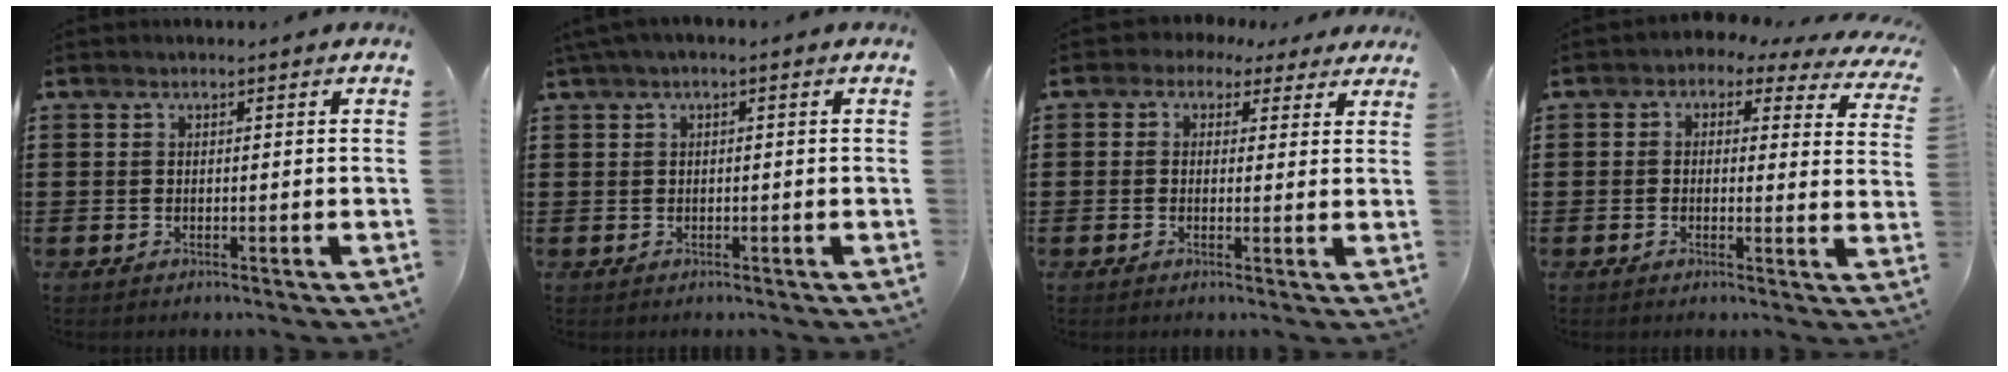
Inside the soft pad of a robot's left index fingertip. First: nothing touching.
{"total": 1.2, "force": [-0.4, 0.2, 1.1], "torque": [-0.016, -0.004, -0.008]}
{"total": 2.0, "force": [0.9, 1.6, 0.7], "torque": [-0.023, 0.005, 0.015]}
{"total": 1.8, "force": [0.5, 1.3, 1.2], "torque": [-0.031, -0.005, 0.002]}